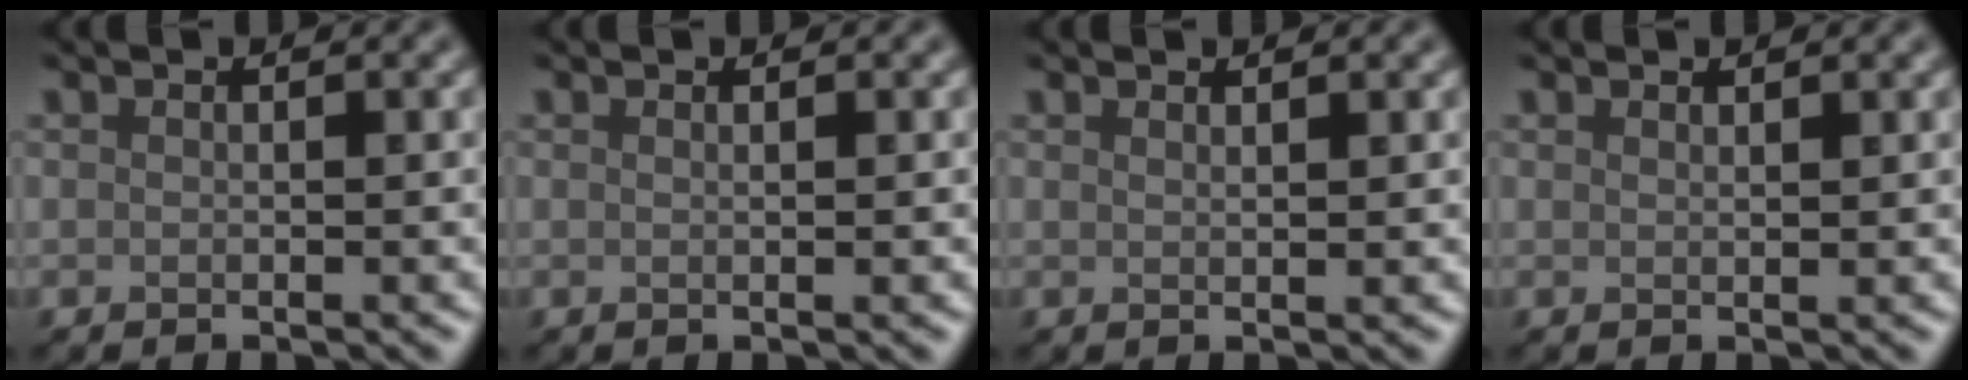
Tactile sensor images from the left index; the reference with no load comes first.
{"total": 1.1, "force": [0.3, 0.4, 1.0], "torque": [-0.009, 0.002, -0.002]}
{"total": 1.5, "force": [0.9, 0.5, 1.0], "torque": [-0.005, 0.002, 0.002]}
{"total": 0.8, "force": [0.7, 0.1, 0.3], "torque": [-0.001, 0.002, 0.011]}